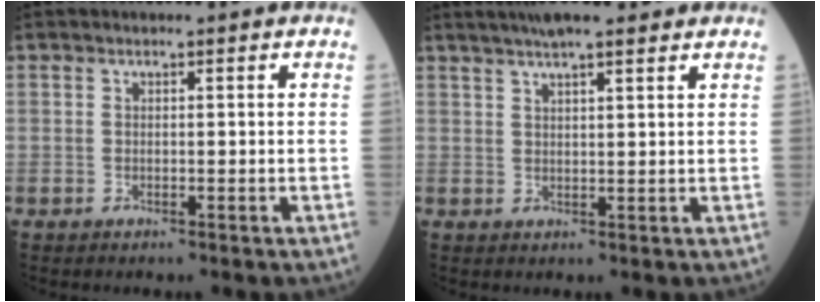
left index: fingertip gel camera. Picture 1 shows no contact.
{"total": 8.9, "force": [7.2, 0.9, 5.2], "torque": [-0.078, 0.030, 0.104]}